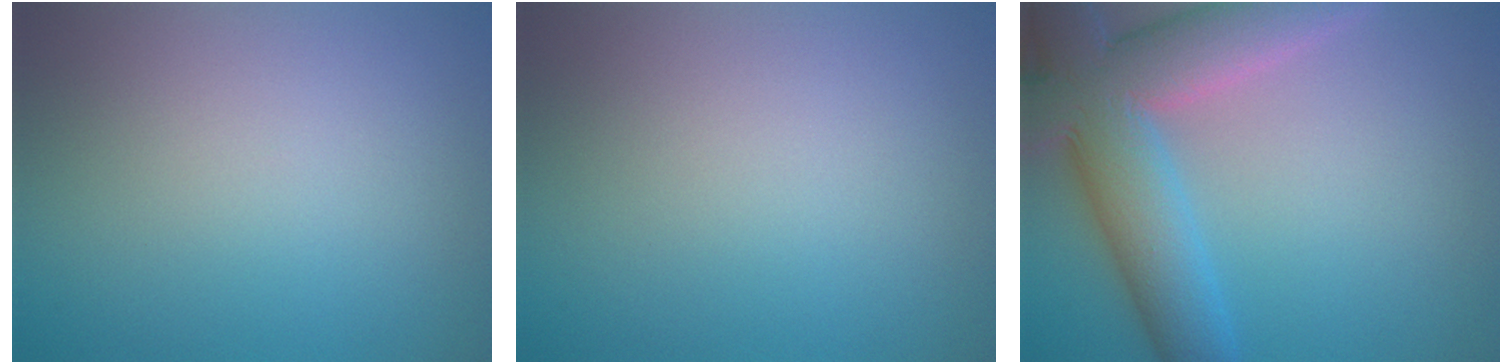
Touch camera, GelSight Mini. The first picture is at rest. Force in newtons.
{"total": 0.0}
{"total": 10.6, "press": 10.5, "slide": 0.9}